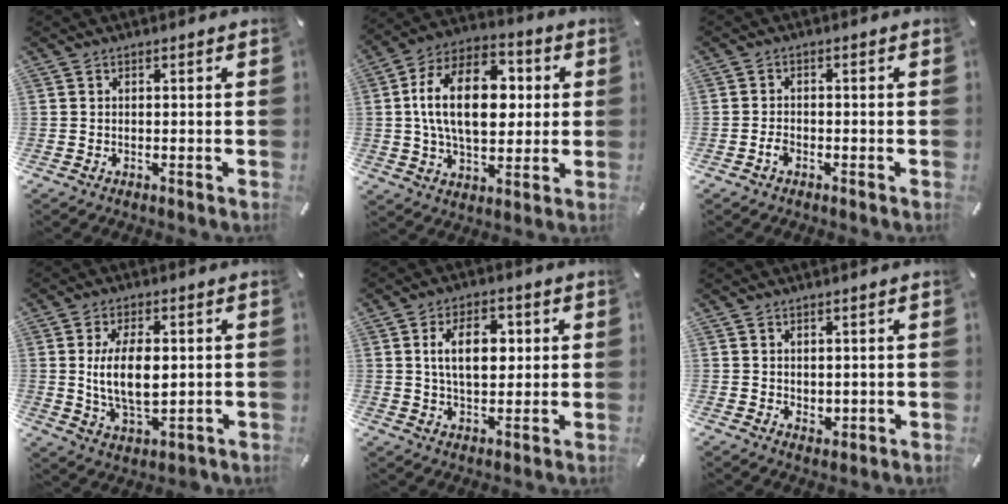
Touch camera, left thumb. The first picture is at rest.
{"total": 19.4, "force": [2.1, 12.0, 15.0], "torque": [-0.282, 0.010, 0.032]}
{"total": 2.1, "force": [-1.2, 1.1, 1.2], "torque": [-0.022, 0.005, -0.024]}
{"total": 11.7, "force": [0.9, 6.3, 9.8], "torque": [-0.188, -0.006, 0.010]}
{"total": 10.6, "force": [2.2, 6.6, 7.9], "torque": [-0.144, 0.002, 0.031]}
{"total": 2.2, "force": [0.9, 1.9, 0.6], "torque": [-0.004, -0.001, 0.016]}